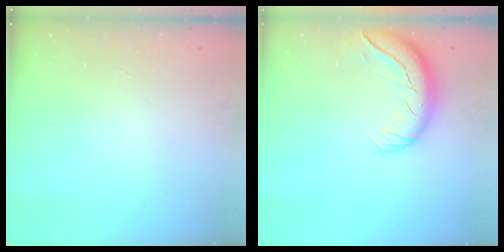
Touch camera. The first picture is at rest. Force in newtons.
{"total": 14.0, "press": 13.5, "slide": 3.7}